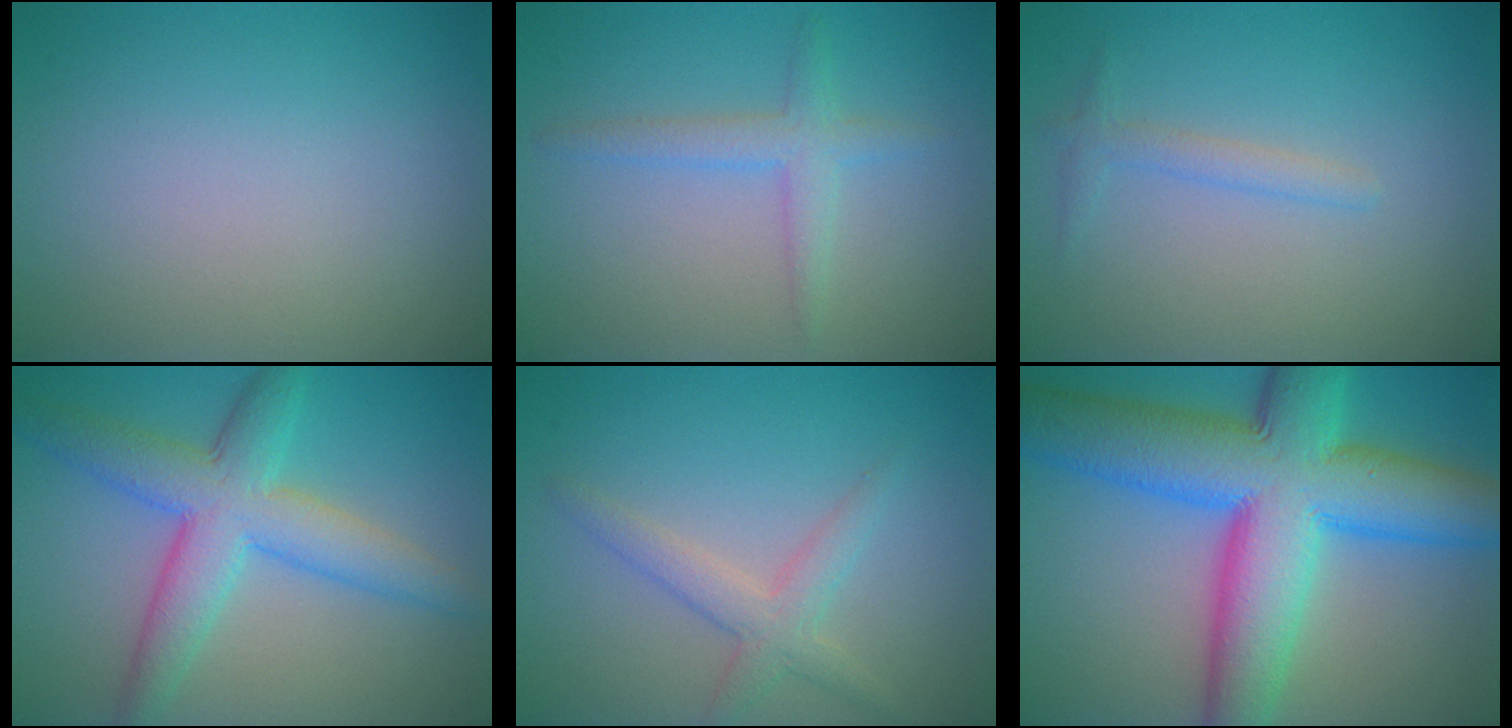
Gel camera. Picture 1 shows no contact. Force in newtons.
{"total": 2.3, "press": 2.3, "slide": 0.1}
{"total": 1.4, "press": 1.4, "slide": 0.0}
{"total": 6.6, "press": 6.6, "slide": 0.1}
{"total": 2.6, "press": 2.6, "slide": 0.2}
{"total": 14.0, "press": 14.0, "slide": 0.2}